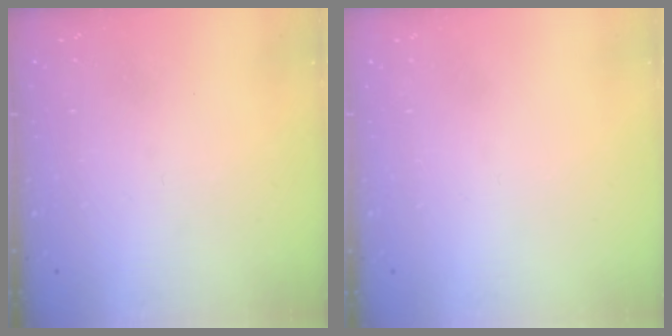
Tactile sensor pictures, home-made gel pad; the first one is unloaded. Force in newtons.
{"total": 1.6, "press": 1.6, "slide": 0.1}